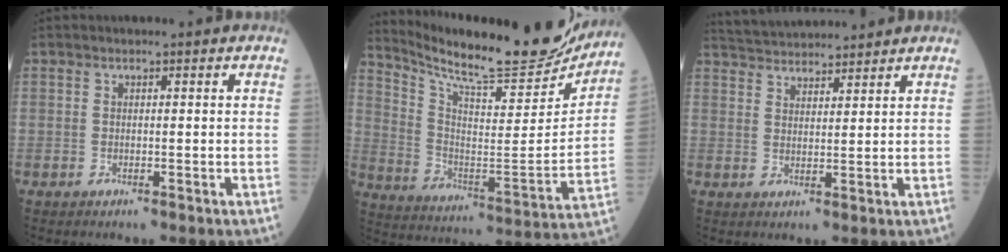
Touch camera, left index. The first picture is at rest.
{"total": 24.2, "force": [21.9, 2.7, 10.1], "torque": [-0.176, -0.060, 0.318]}
{"total": 9.3, "force": [9.0, 0.9, 2.1], "torque": [-0.046, 0.033, 0.146]}